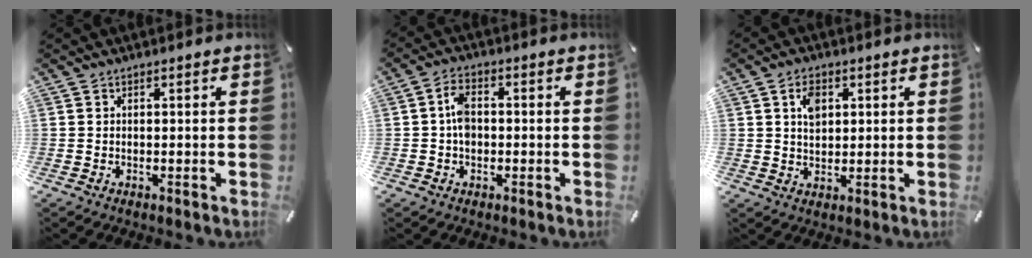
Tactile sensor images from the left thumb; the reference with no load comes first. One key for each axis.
{"total": 4.6, "fx": -0.3, "fy": 3.0, "fz": 3.4, "tx": -0.070, "ty": 0.008, "tz": -0.008}
{"total": 5.1, "fx": 1.6, "fy": 3.7, "fz": 3.1, "tx": -0.045, "ty": 0.000, "tz": 0.023}